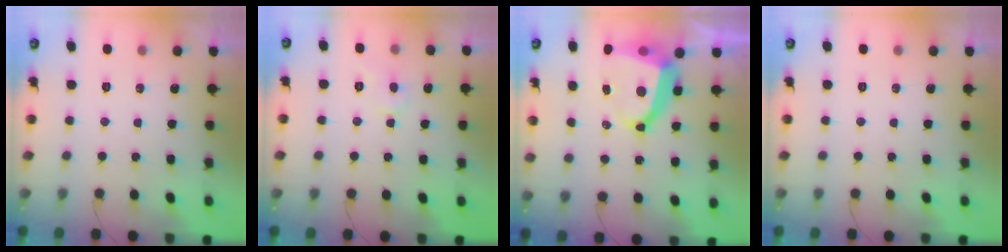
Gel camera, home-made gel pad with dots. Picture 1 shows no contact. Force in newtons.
{"total": 4.4, "press": 4.4, "slide": 0.2}
{"total": 10.1, "press": 10.0, "slide": 1.2}
{"total": 0.0}